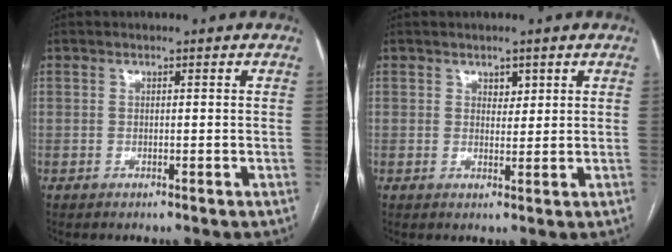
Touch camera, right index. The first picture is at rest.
{"total": 1.8, "force": [1.0, 1.2, 0.9], "torque": [-0.011, -0.001, 0.017]}